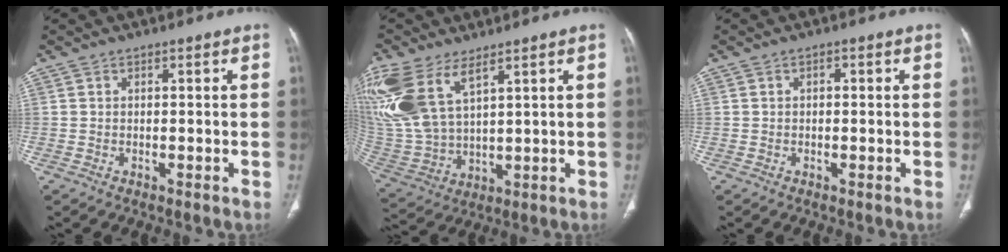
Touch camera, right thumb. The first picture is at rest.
{"total": 18.5, "force": [9.6, 9.0, 12.9], "torque": [-0.313, -0.022, 0.208]}
{"total": 1.0, "force": [0.2, 0.5, 0.8], "torque": [-0.014, 0.005, 0.003]}